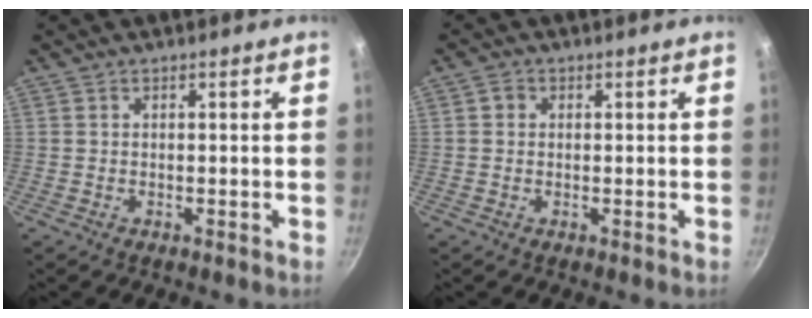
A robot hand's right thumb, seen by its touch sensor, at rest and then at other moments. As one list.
[{"total": 1.6, "force": [0.2, 1.5, 0.7], "torque": [-0.008, 0.004, 0.000]}]